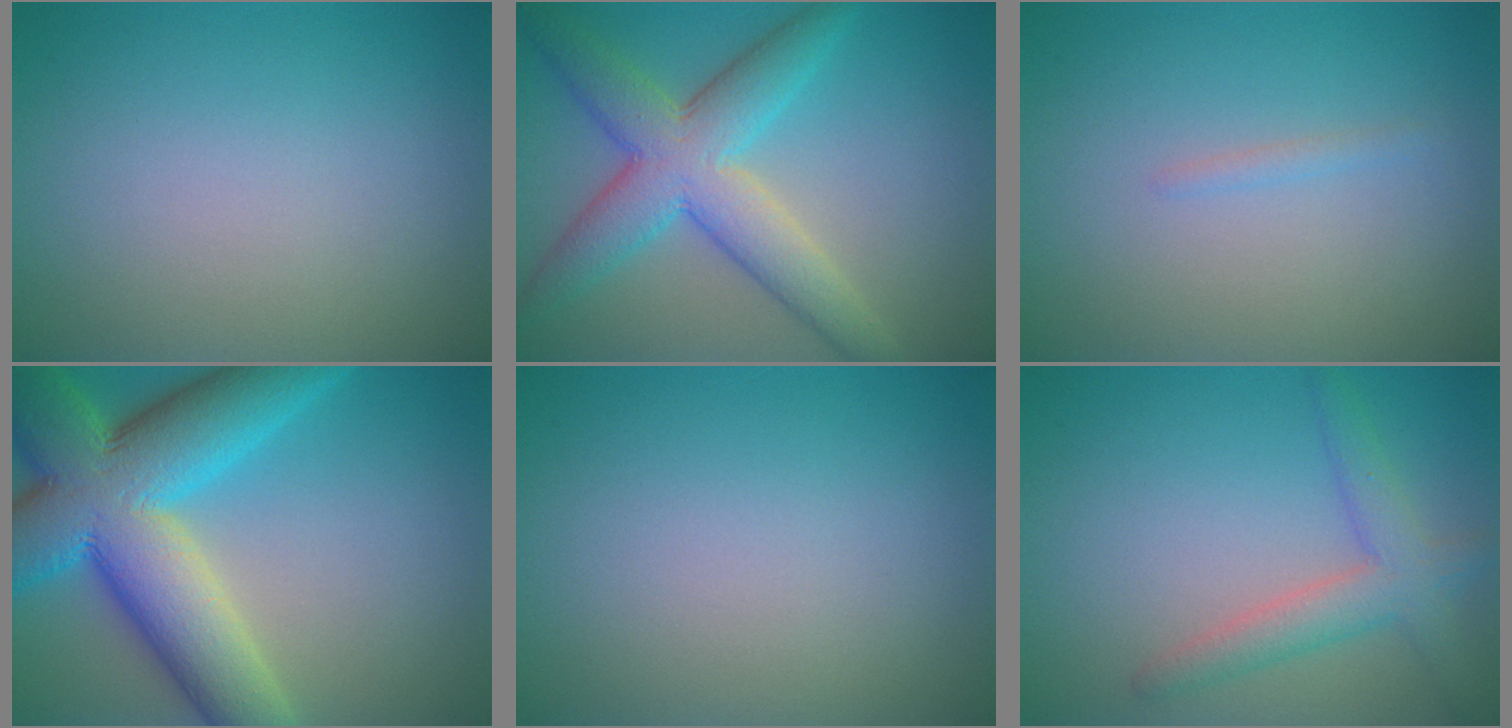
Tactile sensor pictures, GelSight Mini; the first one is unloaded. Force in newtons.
{"total": 7.3, "press": 7.3, "slide": 0.3}
{"total": 0.7, "press": 0.7, "slide": 0.1}
{"total": 14.1, "press": 14.1, "slide": 0.4}
{"total": 0.0}
{"total": 3.5, "press": 3.5, "slide": 0.2}